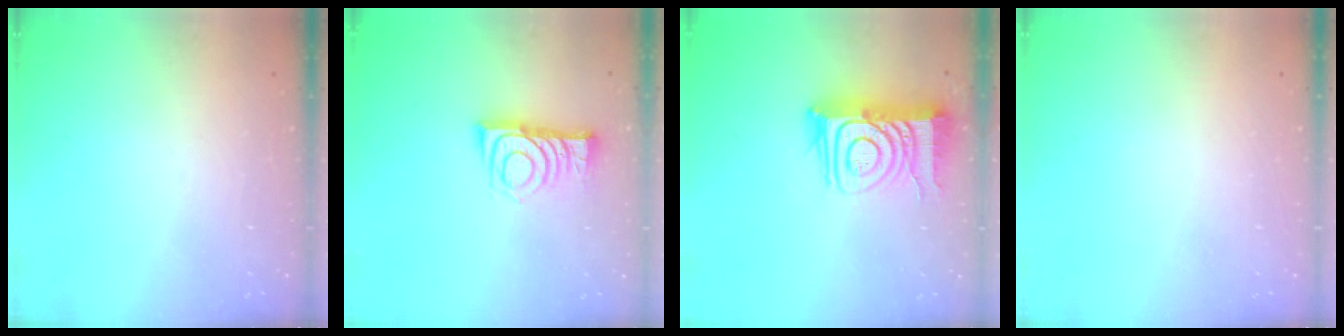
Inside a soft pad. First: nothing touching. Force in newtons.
{"total": 9.5, "press": 9.5, "slide": 0.3}
{"total": 15.9, "press": 15.8, "slide": 1.6}
{"total": 0.0}